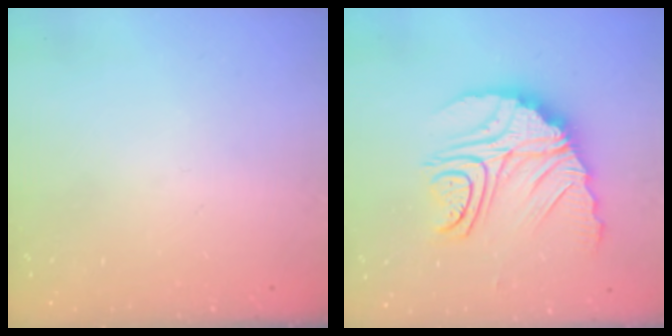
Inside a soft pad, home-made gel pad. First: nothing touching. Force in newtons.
{"total": 21.0, "press": 20.9, "slide": 1.7}